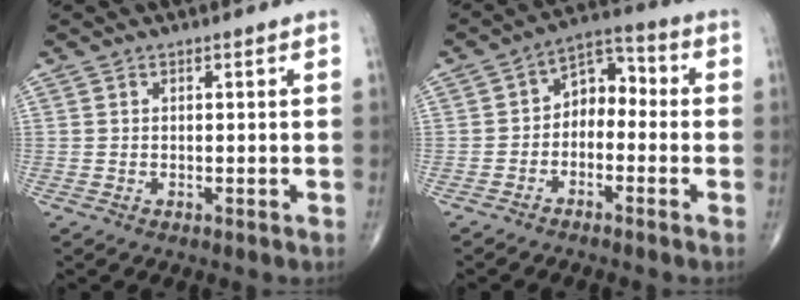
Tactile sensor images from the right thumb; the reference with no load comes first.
{"total": 7.1, "force": [-1.5, 5.0, 4.8], "torque": [-0.047, 0.044, -0.043]}